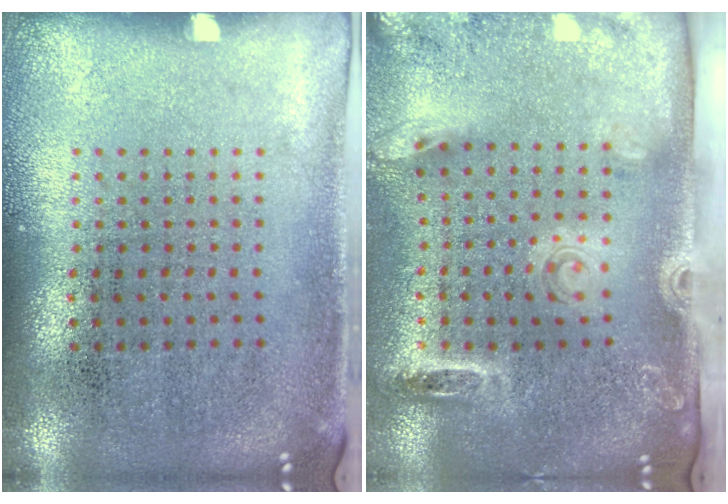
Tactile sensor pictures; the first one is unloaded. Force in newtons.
{"total": 2.7, "press": 1.9, "slide": 1.9}